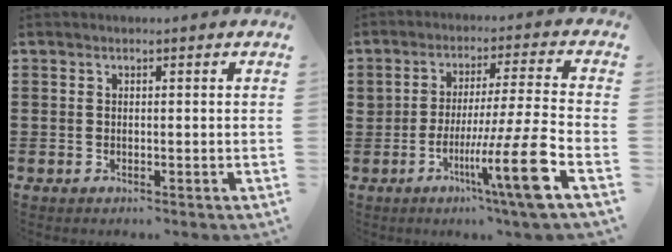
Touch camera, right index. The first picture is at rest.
{"total": 13.8, "force": [-5.1, 0.0, 12.8], "torque": [-0.212, -0.006, -0.086]}